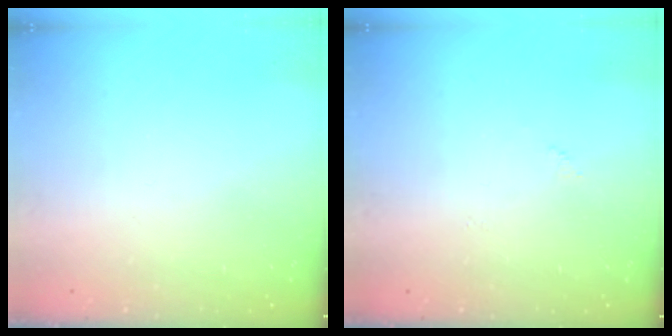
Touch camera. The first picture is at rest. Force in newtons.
{"total": 3.3, "press": 3.3, "slide": 0.5}